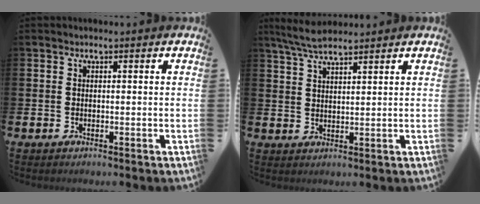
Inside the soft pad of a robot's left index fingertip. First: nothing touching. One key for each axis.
{"total": 4.8, "fx": 4.3, "fy": 0.8, "fz": 2.0, "tx": -0.045, "ty": -0.013, "tz": 0.078}